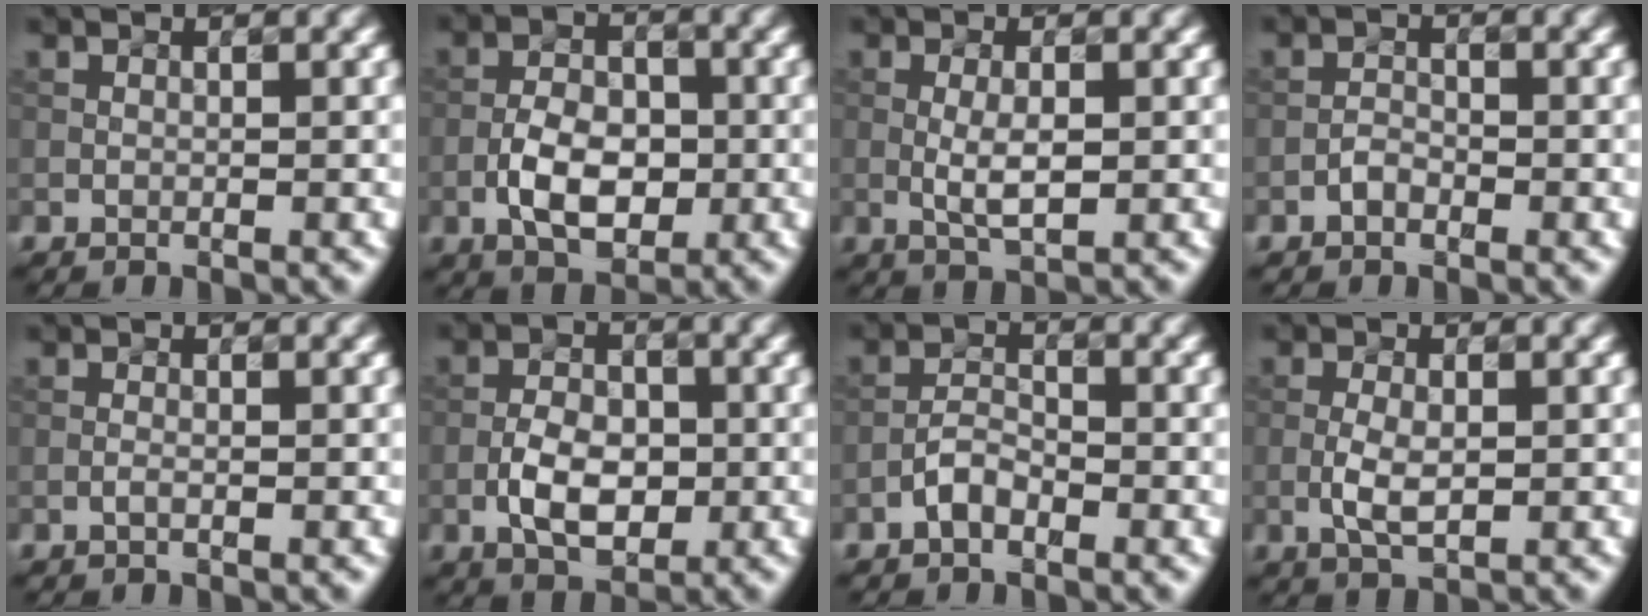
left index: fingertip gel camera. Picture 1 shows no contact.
{"total": 5.1, "force": [-1.6, 3.0, 3.8], "torque": [-0.065, 0.005, -0.030]}
{"total": 2.6, "force": [-0.2, 0.8, 2.4], "torque": [-0.050, -0.001, 0.000]}
{"total": 1.2, "force": [-0.8, 0.7, 0.6], "torque": [-0.011, 0.005, -0.017]}
{"total": 0.6, "force": [-0.3, 0.2, 0.5], "torque": [-0.010, 0.001, -0.007]}
{"total": 4.6, "force": [-1.3, 2.7, 3.4], "torque": [-0.060, 0.004, -0.026]}
{"total": 2.1, "force": [-1.3, 1.0, 1.3], "torque": [-0.022, 0.009, -0.028]}
{"total": 2.9, "force": [-0.6, 1.3, 2.5], "torque": [-0.052, -0.001, -0.010]}